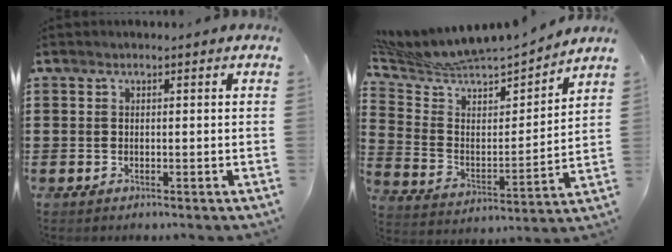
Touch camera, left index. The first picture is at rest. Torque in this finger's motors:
{"motor_torque": [1.07, -1.07, 0.54, 0.14]}